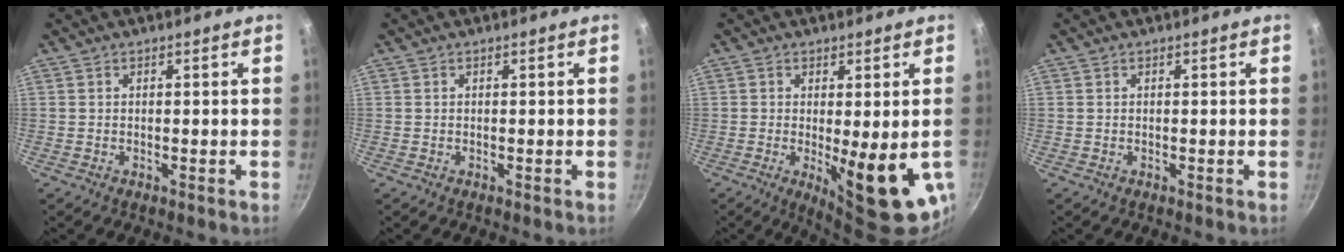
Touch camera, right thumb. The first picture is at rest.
{"total": 0.0}
{"total": 13.3, "force": [-2.4, 3.7, 12.6], "torque": [-0.152, -0.018, -0.021]}
{"total": 0.0}